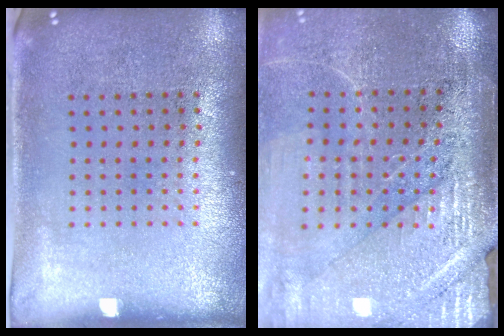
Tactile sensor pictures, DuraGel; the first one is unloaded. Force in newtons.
{"total": 3.5, "press": 3.3, "slide": 1.1}